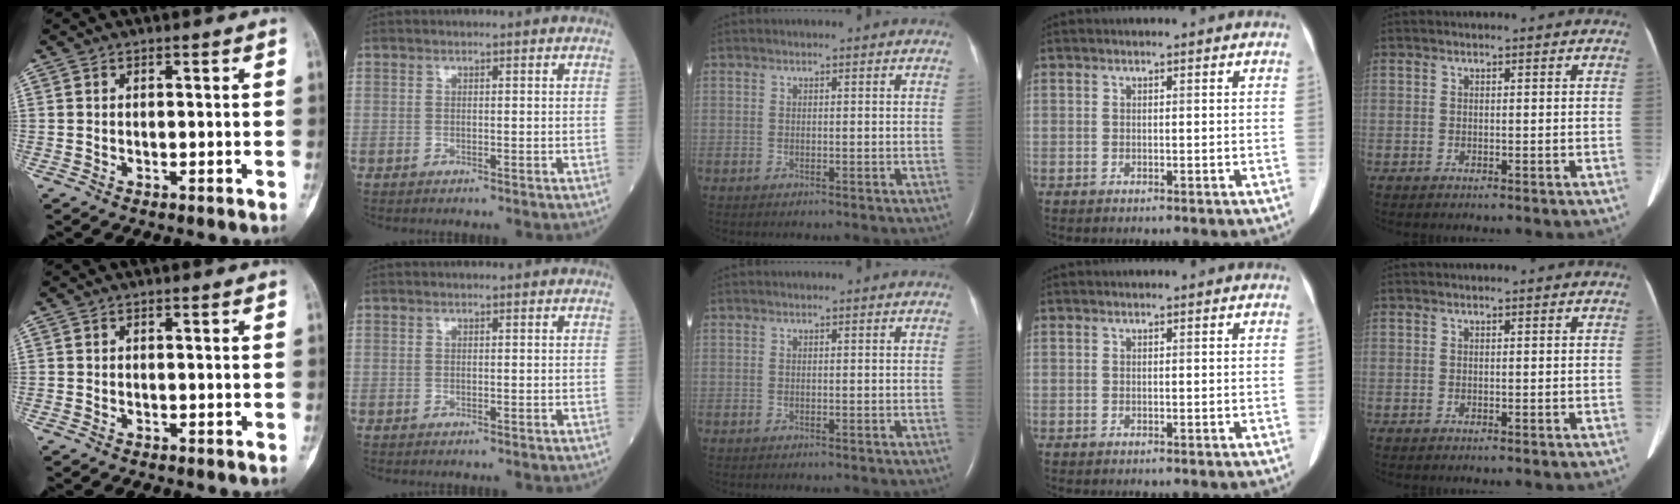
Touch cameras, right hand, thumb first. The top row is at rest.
{}